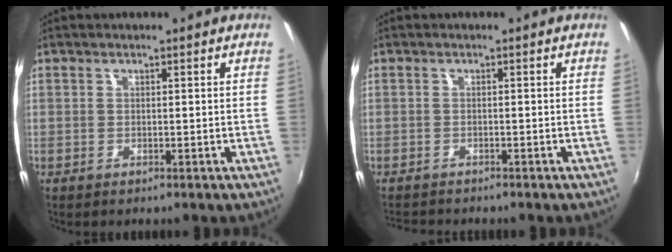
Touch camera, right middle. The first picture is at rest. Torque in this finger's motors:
{"motor_torque": [-0.01, -0.03, -0.02, 0.00]}